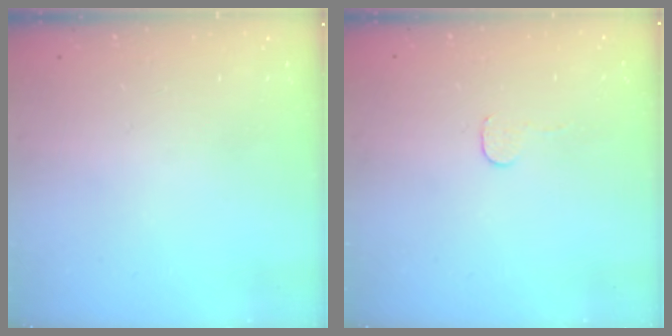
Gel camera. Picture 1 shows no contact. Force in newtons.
{"total": 2.7, "press": 2.7, "slide": 0.2}